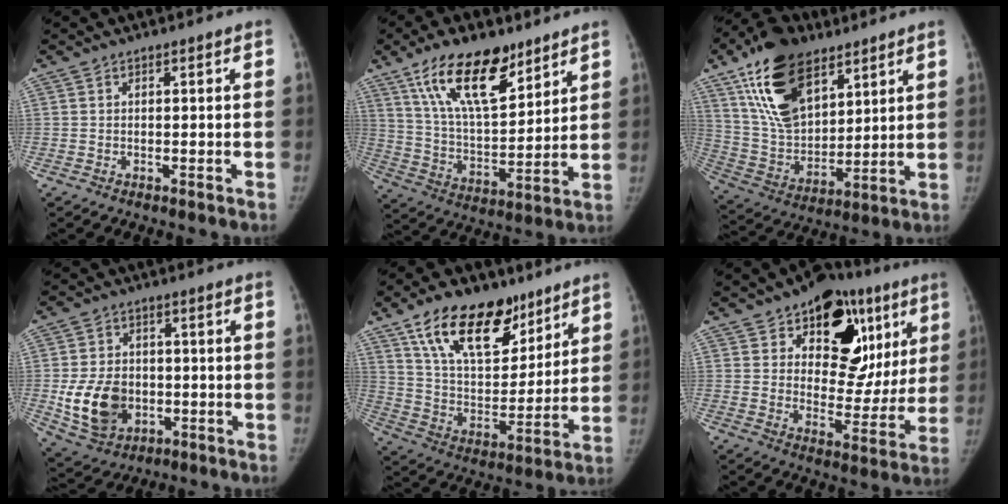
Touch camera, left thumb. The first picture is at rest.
{"total": 17.8, "force": [11.0, 7.7, 11.7], "torque": [-0.165, -0.055, 0.203]}
{"total": 21.4, "force": [11.7, 11.8, 13.5], "torque": [-0.219, -0.041, 0.216]}
{"total": 12.4, "force": [-2.0, 9.6, 7.7], "torque": [-0.112, 0.001, -0.023]}
{"total": 21.1, "force": [13.0, 11.4, 12.0], "torque": [-0.157, -0.049, 0.228]}
{"total": 21.4, "force": [9.6, 13.2, 13.9], "torque": [-0.124, -0.017, 0.135]}